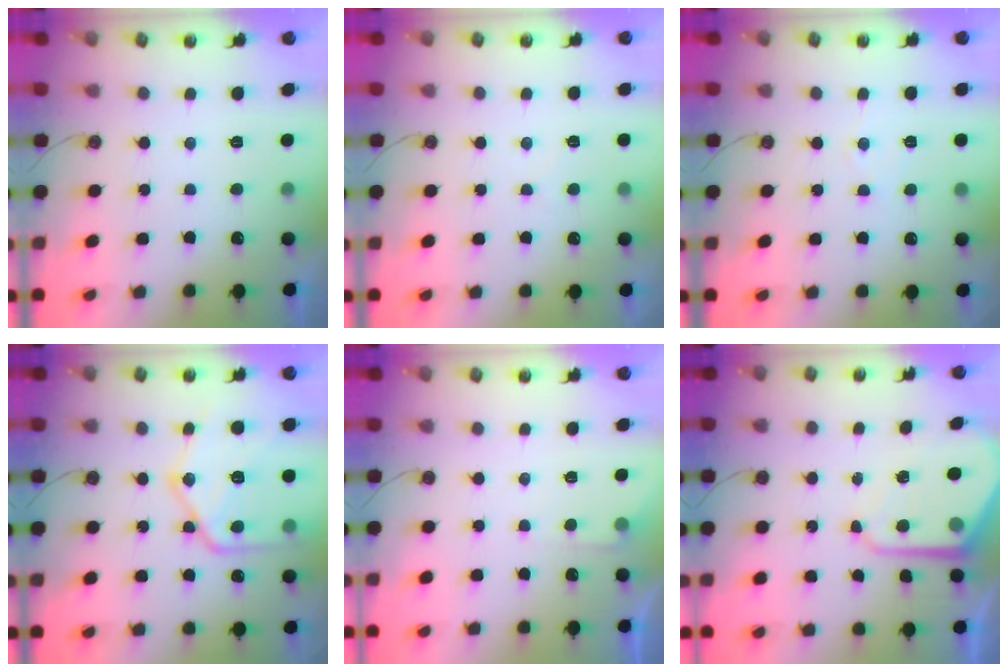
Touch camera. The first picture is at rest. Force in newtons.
{"total": 2.7, "press": 2.7, "slide": 0.3}
{"total": 5.3, "press": 5.3, "slide": 0.5}
{"total": 20.7, "press": 20.6, "slide": 1.9}
{"total": 3.7, "press": 3.7, "slide": 0.6}
{"total": 9.7, "press": 9.7, "slide": 0.7}